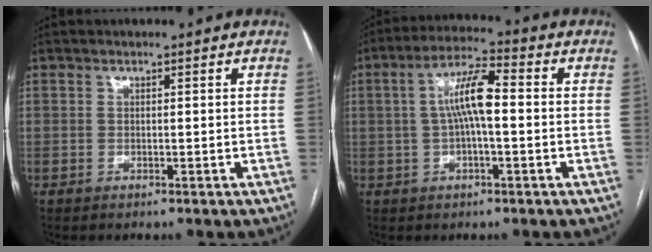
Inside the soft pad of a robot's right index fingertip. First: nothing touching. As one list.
[{"total": 8.0, "force": [0.3, 1.6, 7.9], "torque": [-0.149, 0.025, 0.003]}]